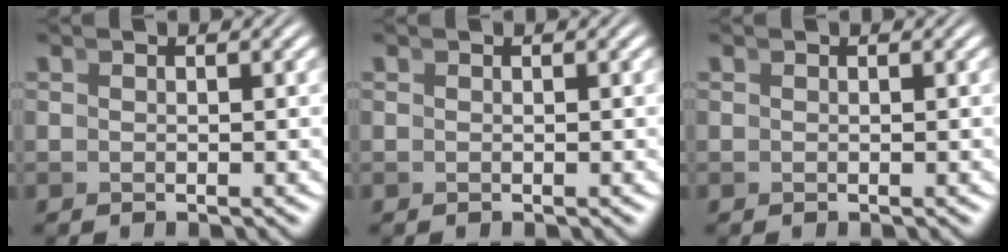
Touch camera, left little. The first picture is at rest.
{"total": 0.0}
{"total": 0.0}